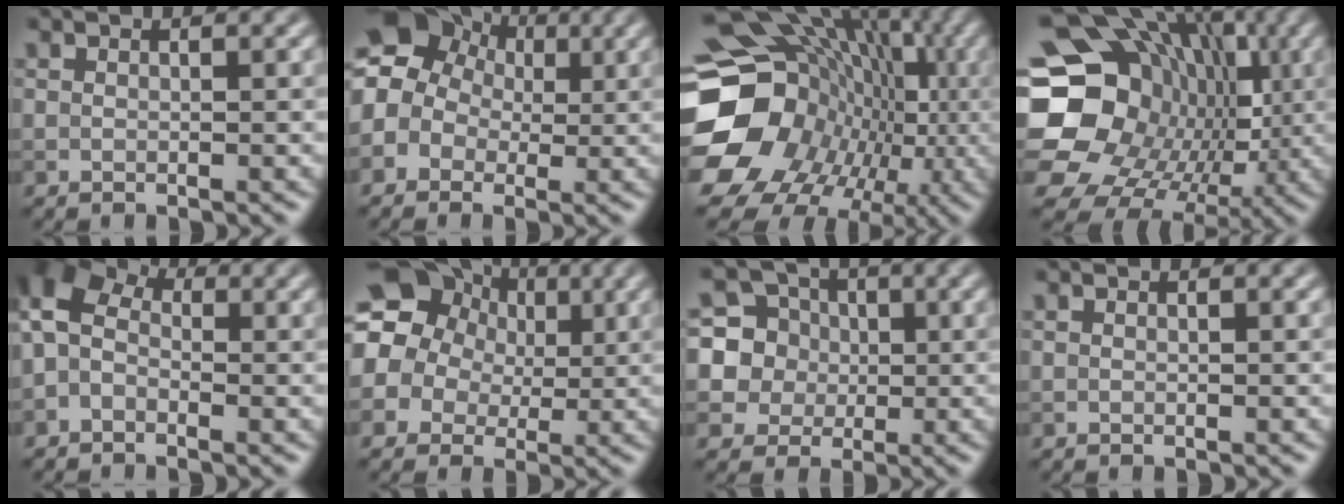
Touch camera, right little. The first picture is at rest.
{"total": 9.2, "force": [2.6, 7.9, 3.9], "torque": [-0.083, 0.041, -0.002]}
{"total": 18.4, "force": [-2.6, 15.5, 9.6], "torque": [-0.166, -0.016, -0.050]}
{"total": 21.6, "force": [0.6, 19.1, 10.1], "torque": [-0.200, 0.013, -0.016]}
{"total": 5.6, "force": [0.0, 4.0, 4.0], "torque": [-0.078, 0.024, -0.021]}
{"total": 13.4, "force": [4.9, 11.2, 5.5], "torque": [-0.128, 0.025, 0.071]}
{"total": 9.2, "force": [1.8, 8.7, 2.5], "torque": [-0.085, 0.031, 0.034]}
{"total": 0.0}